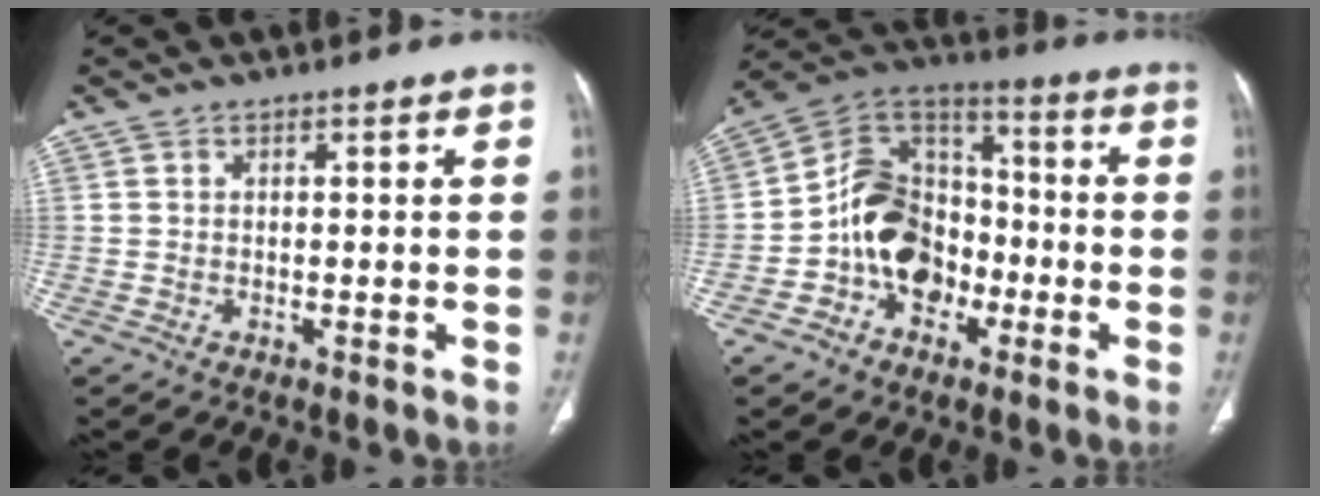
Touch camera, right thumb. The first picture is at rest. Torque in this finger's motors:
{"motor_torque": [1.63, 1.61, 1.15, -0.76, 0.16]}